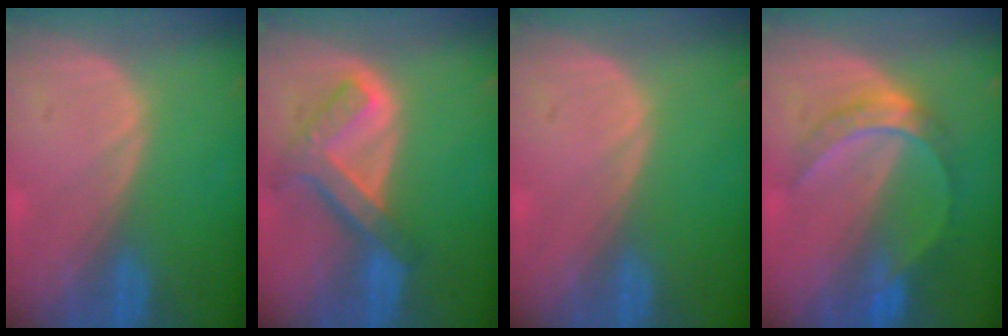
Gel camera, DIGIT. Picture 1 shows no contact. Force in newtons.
{"total": 7.6, "press": 6.5, "slide": 4.0}
{"total": 0.0}
{"total": 5.8, "press": 5.6, "slide": 1.2}